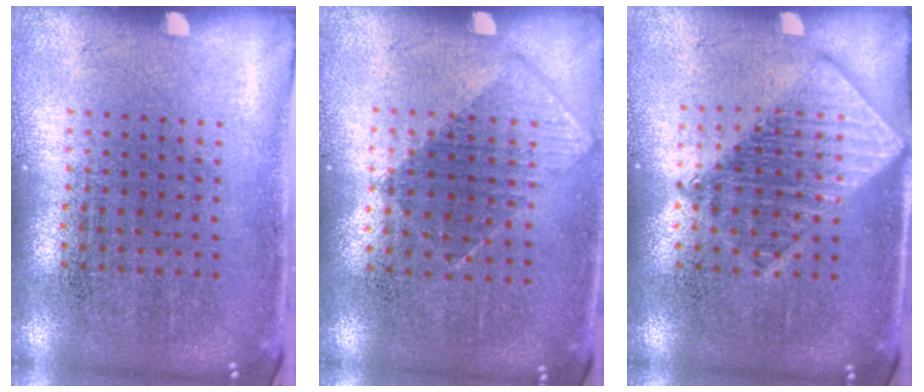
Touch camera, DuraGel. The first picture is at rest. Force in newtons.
{"total": 0.8, "press": 0.6, "slide": 0.4}
{"total": 2.7, "press": 2.7, "slide": 0.3}